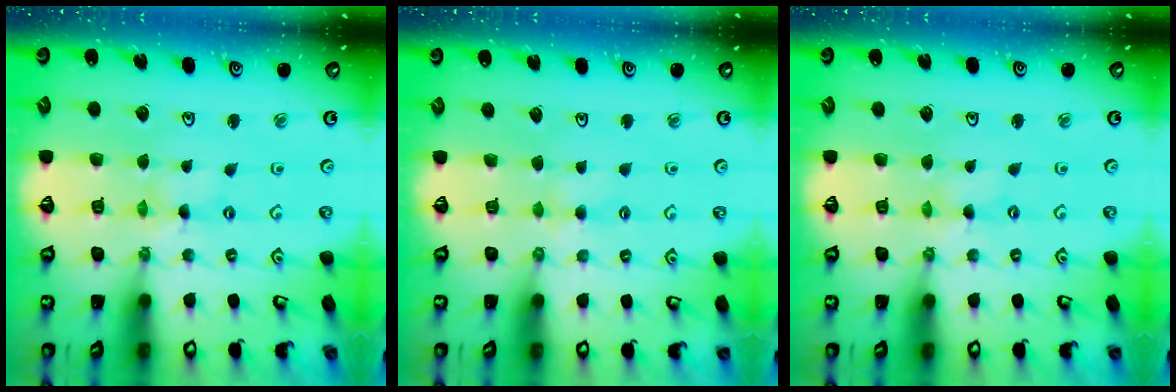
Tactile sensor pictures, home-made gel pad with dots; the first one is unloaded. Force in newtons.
{"total": 2.8, "press": 2.7, "slide": 0.5}
{"total": 0.0}